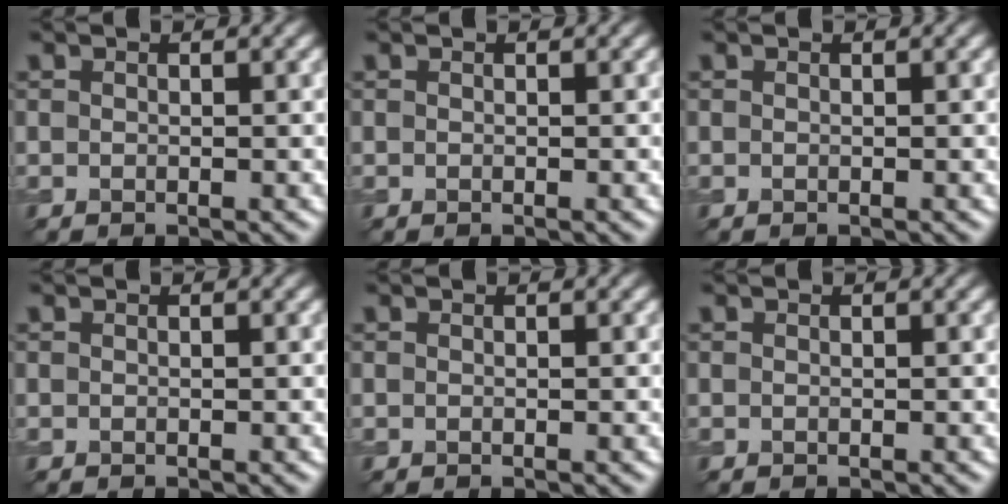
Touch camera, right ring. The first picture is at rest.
{"total": 0.0}
{"total": 0.0}
{"total": 0.0}
{"total": 0.0}
{"total": 0.0}